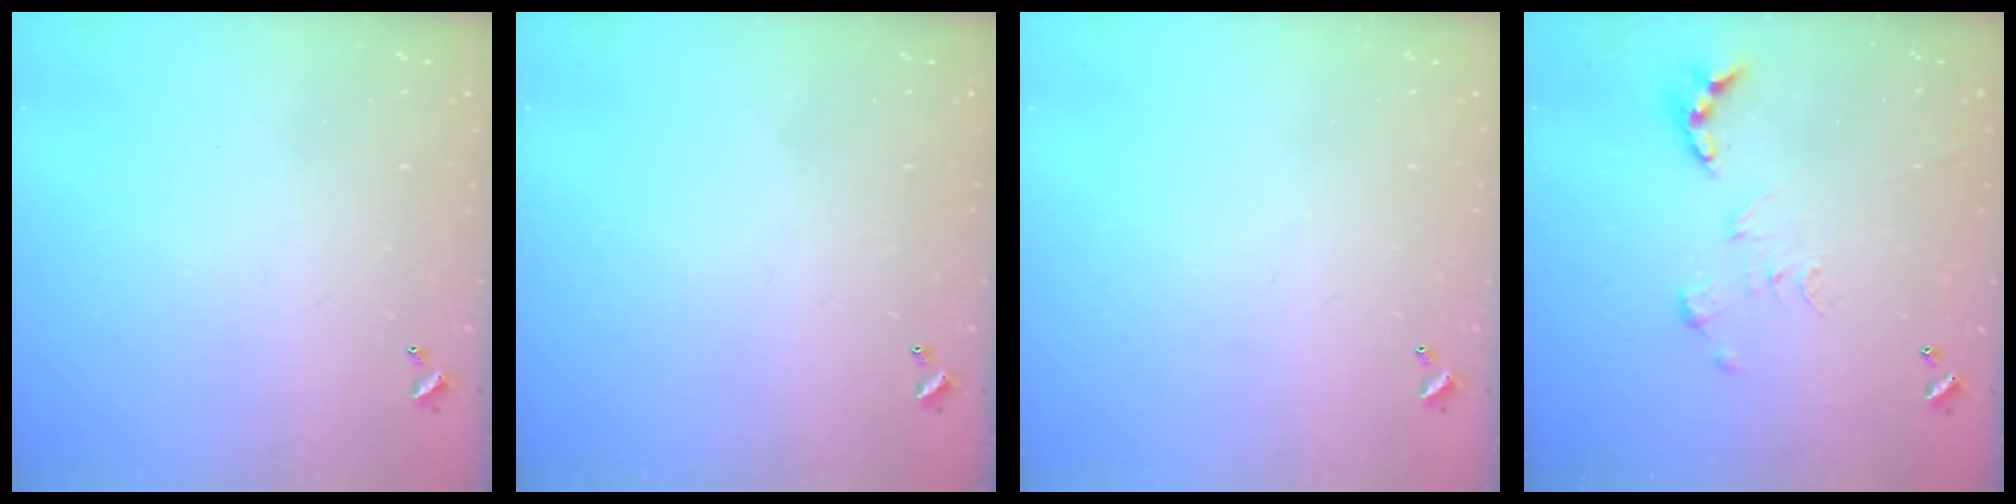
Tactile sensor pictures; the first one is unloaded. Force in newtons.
{"total": 0.0}
{"total": 0.0}
{"total": 0.0}